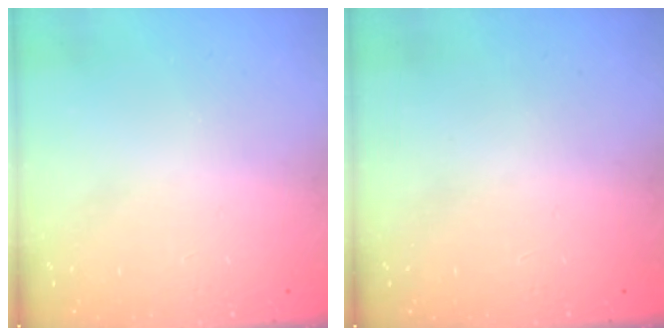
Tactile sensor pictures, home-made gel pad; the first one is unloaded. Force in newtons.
{"total": 0.0}